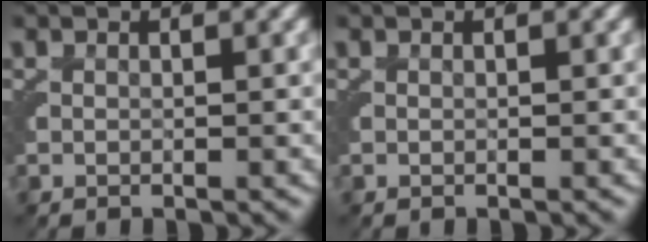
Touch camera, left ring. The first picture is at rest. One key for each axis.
{"total": 0.0}